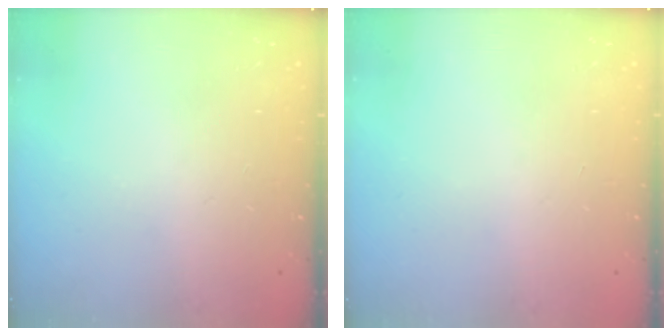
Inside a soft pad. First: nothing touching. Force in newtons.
{"total": 0.0}